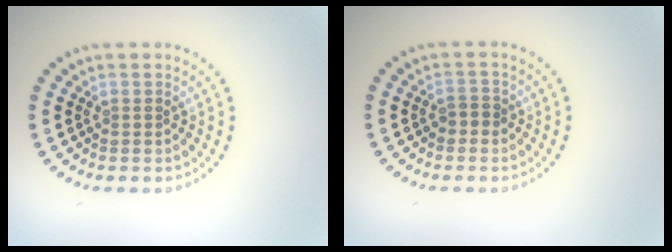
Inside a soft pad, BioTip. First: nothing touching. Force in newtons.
{"total": 1.1, "press": 1.0, "slide": 0.4}